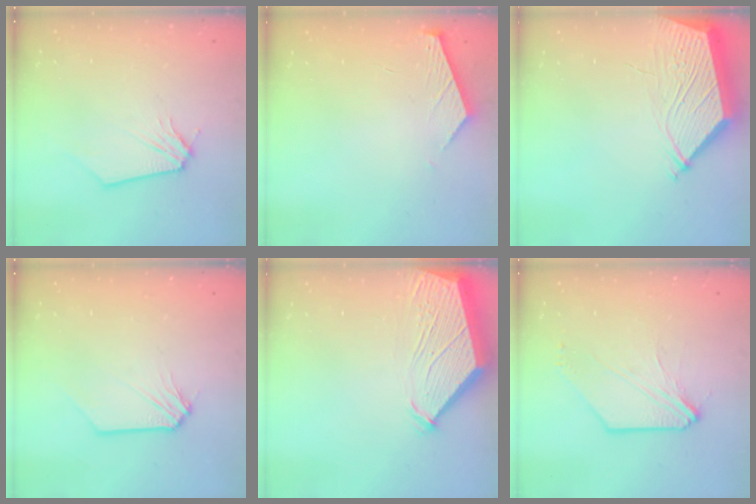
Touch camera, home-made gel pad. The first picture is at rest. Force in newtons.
{"total": 3.7, "press": 3.7, "slide": 0.4}
{"total": 6.9, "press": 6.9, "slide": 0.8}
{"total": 1.1, "press": 1.1, "slide": 0.2}
{"total": 5.9, "press": 5.9, "slide": 0.8}
{"total": 5.4, "press": 5.3, "slide": 1.0}